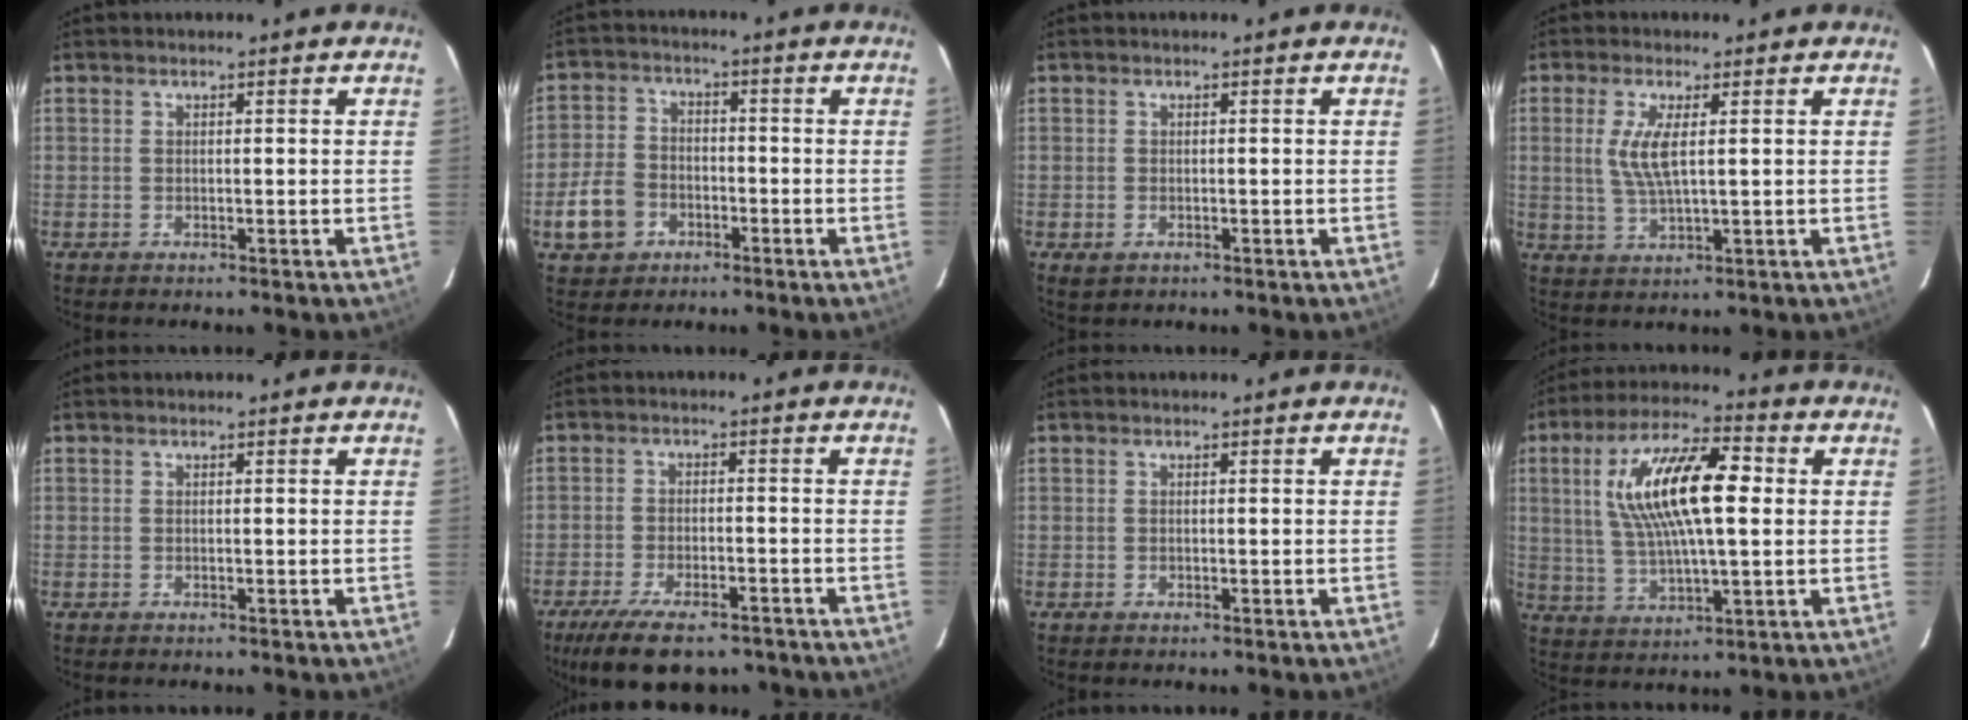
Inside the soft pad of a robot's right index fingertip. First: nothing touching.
{"total": 8.4, "force": [-3.7, 6.5, 3.8], "torque": [-0.101, 0.015, -0.064]}
{"total": 1.8, "force": [-0.7, 1.4, 0.9], "torque": [-0.014, -0.004, -0.012]}
{"total": 7.1, "force": [1.2, 2.1, 6.7], "torque": [-0.144, -0.001, 0.026]}
{"total": 0.0}
{"total": 14.0, "force": [-10.3, 5.4, 7.8], "torque": [-0.167, -0.026, -0.159]}
{"total": 0.0}
{"total": 16.6, "force": [3.1, 5.2, 15.5], "torque": [-0.293, 0.020, 0.057]}